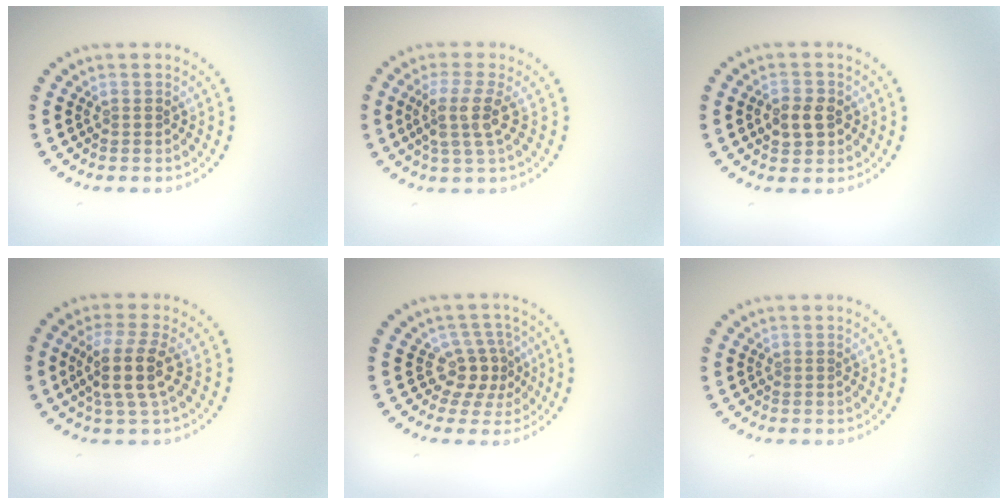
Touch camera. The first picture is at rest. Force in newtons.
{"total": 3.3, "press": 2.6, "slide": 2.1}
{"total": 2.6, "press": 2.6, "slide": 0.2}
{"total": 4.0, "press": 3.3, "slide": 2.3}
{"total": 3.0, "press": 2.2, "slide": 2.1}
{"total": 0.0}